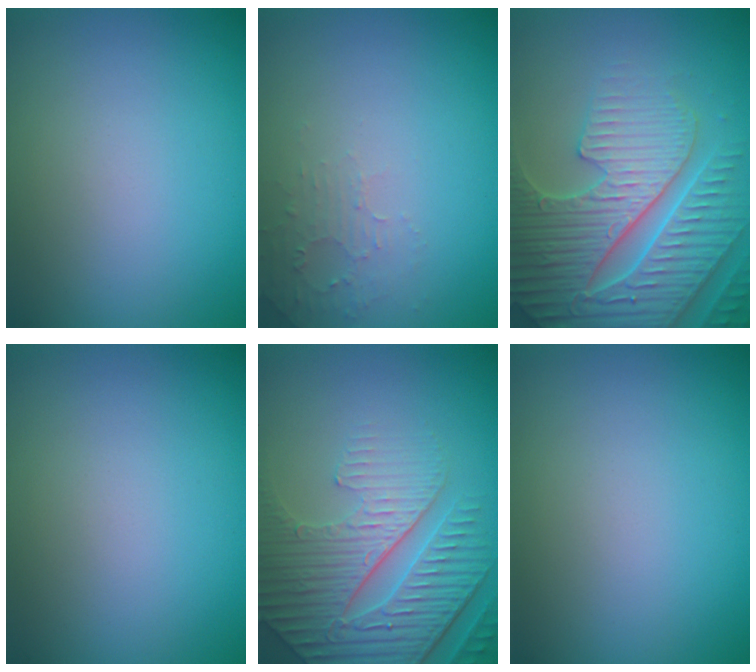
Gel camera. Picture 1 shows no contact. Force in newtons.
{"total": 1.6, "press": 1.6, "slide": 0.4}
{"total": 7.5, "press": 7.3, "slide": 1.8}
{"total": 0.0}
{"total": 6.1, "press": 5.2, "slide": 3.2}
{"total": 0.0}